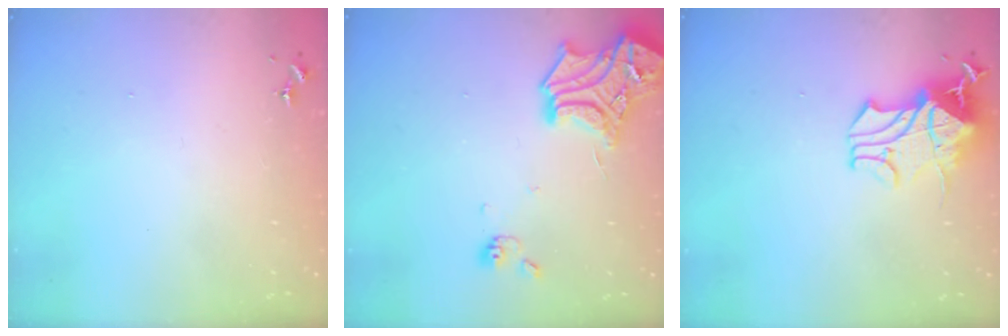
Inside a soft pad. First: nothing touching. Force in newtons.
{"total": 16.2, "press": 16.2, "slide": 1.5}
{"total": 18.0, "press": 18.0, "slide": 0.2}